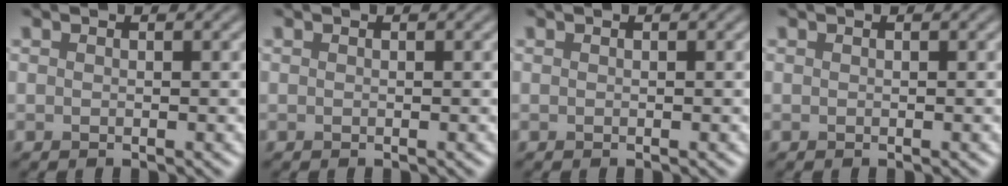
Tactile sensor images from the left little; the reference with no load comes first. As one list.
[{"total": 0.0}, {"total": 0.0}, {"total": 0.0}]